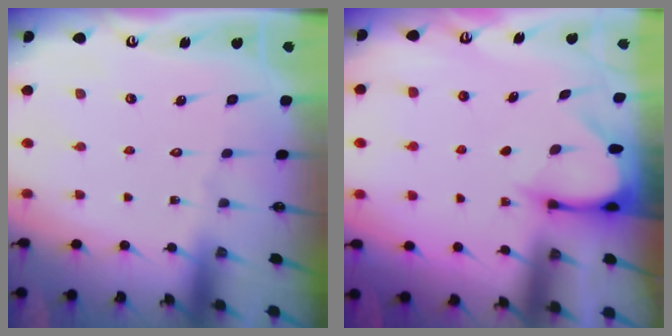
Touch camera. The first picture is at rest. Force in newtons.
{"total": 3.3, "press": 3.3, "slide": 0.3}